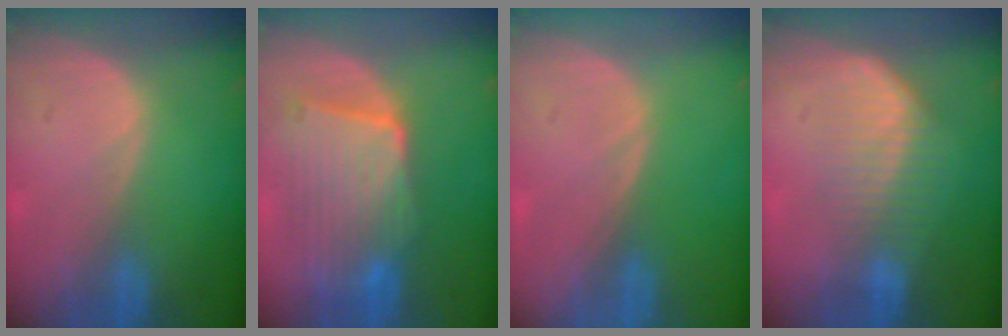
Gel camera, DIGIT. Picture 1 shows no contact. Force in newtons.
{"total": 9.6, "press": 8.7, "slide": 4.1}
{"total": 0.0}
{"total": 6.8, "press": 6.1, "slide": 3.1}